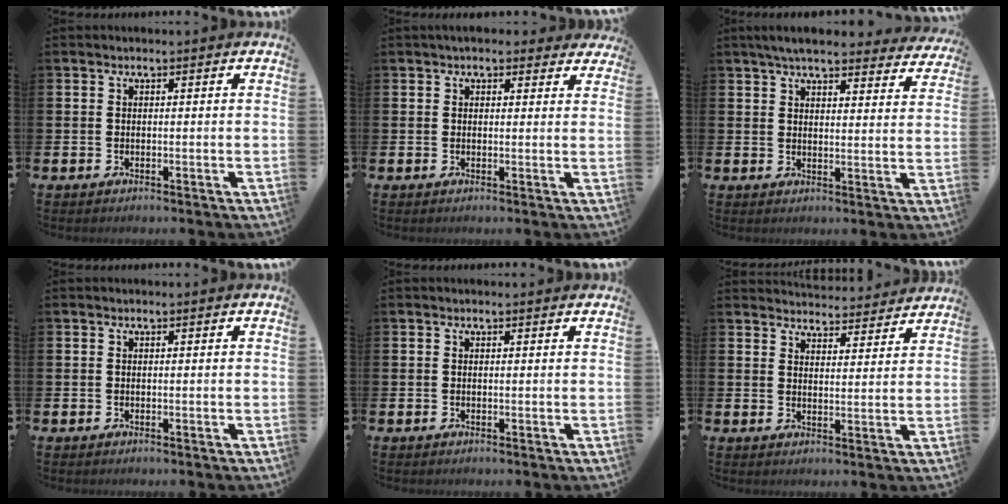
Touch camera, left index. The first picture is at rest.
{"total": 2.6, "force": [2.3, 1.1, 0.3], "torque": [0.000, -0.007, 0.039]}
{"total": 5.6, "force": [5.2, 1.0, 1.8], "torque": [-0.047, -0.023, 0.092]}
{"total": 0.0}
{"total": 0.0}
{"total": 4.3, "force": [4.3, 0.5, -0.2], "torque": [0.003, -0.035, 0.073]}